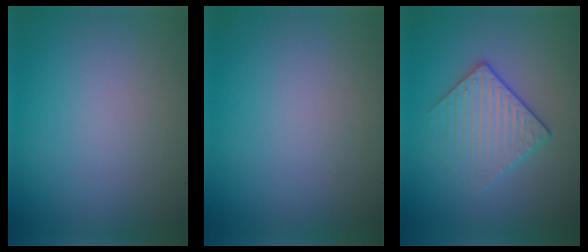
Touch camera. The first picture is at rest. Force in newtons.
{"total": 0.0}
{"total": 3.0, "press": 2.8, "slide": 1.1}